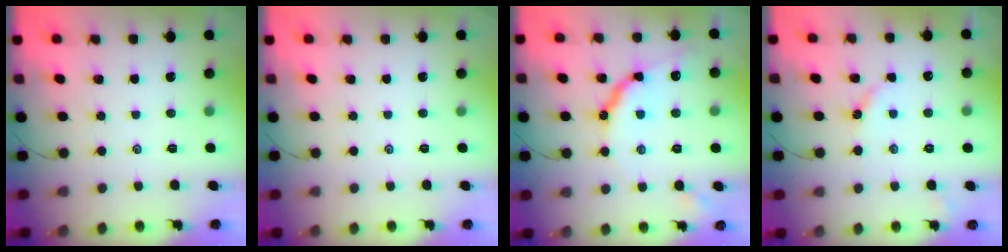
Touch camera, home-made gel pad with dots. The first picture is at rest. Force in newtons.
{"total": 0.0}
{"total": 9.8, "press": 9.8, "slide": 1.0}
{"total": 3.2, "press": 3.2, "slide": 0.4}